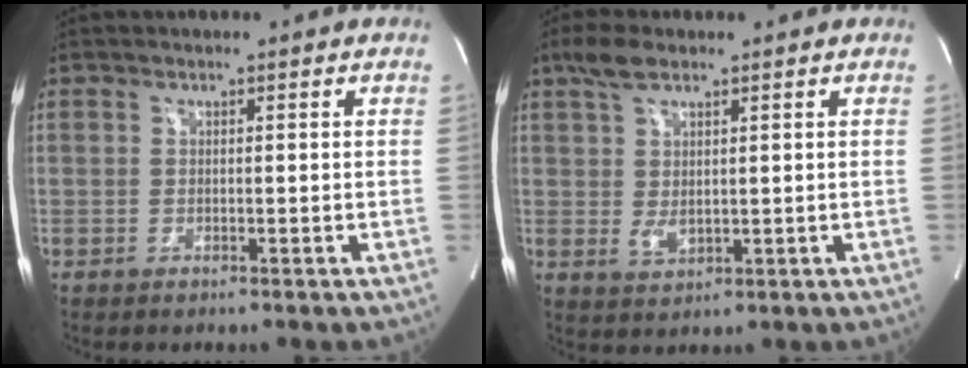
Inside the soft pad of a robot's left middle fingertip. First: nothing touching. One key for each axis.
{"total": 5.9, "fx": 2.9, "fy": 2.5, "fz": 4.5, "tx": -0.095, "ty": 0.002, "tz": 0.058}